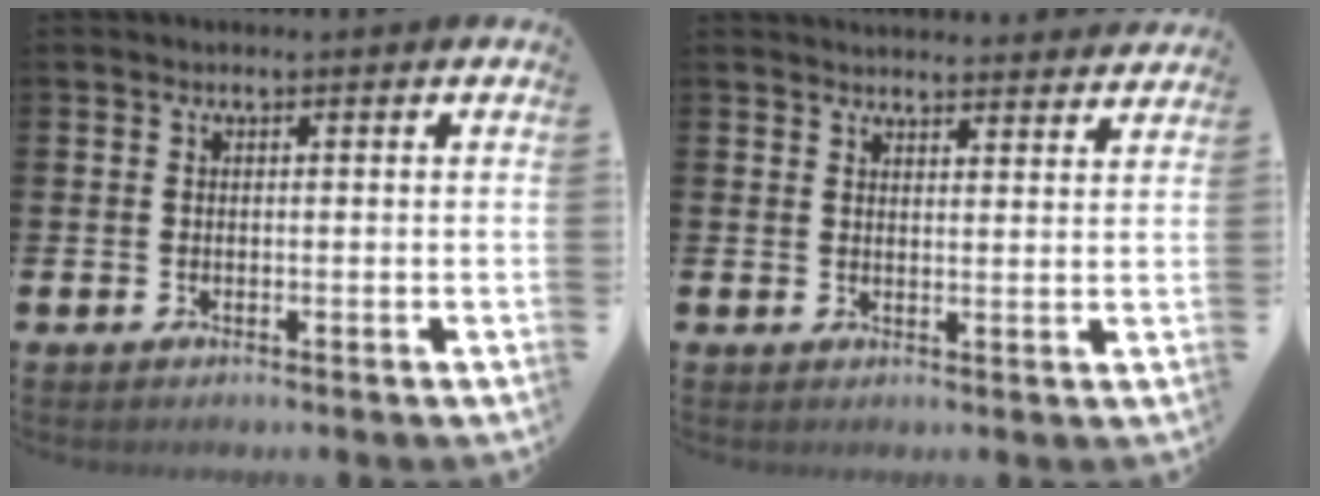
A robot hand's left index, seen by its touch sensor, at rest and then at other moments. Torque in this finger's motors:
{"motor_torque": [1.00, -1.14, 0.42, 0.09]}